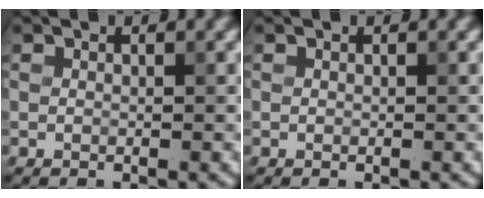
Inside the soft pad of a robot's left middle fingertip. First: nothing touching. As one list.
[{"total": 0.0}]